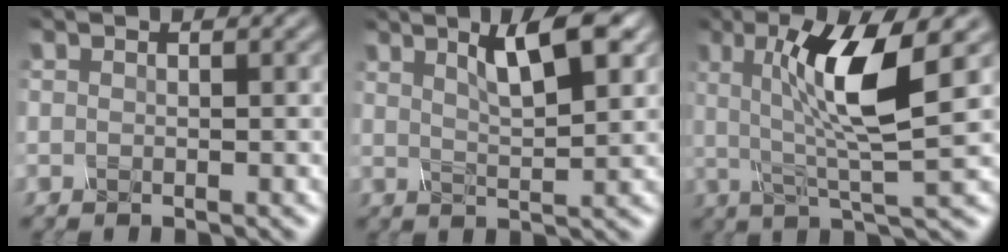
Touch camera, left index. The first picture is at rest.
{"total": 4.7, "force": [2.5, 0.7, 3.9], "torque": [-0.059, 0.011, 0.056]}
{"total": 6.7, "force": [1.3, 0.8, 6.6], "torque": [-0.121, -0.003, 0.047]}